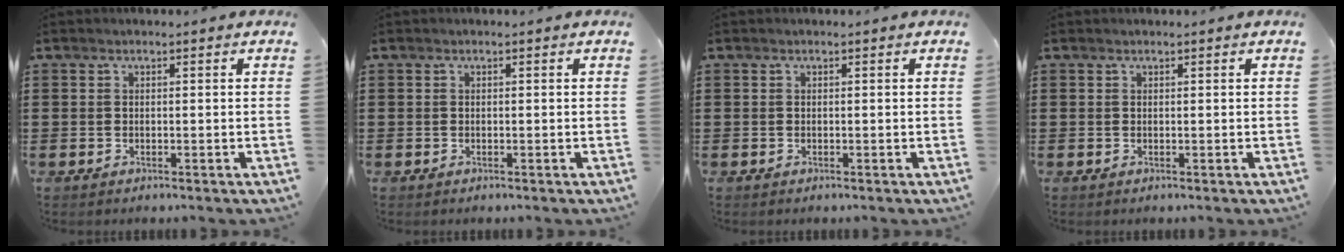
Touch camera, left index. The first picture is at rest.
{"total": 0.0}
{"total": 0.0}
{"total": 0.0}